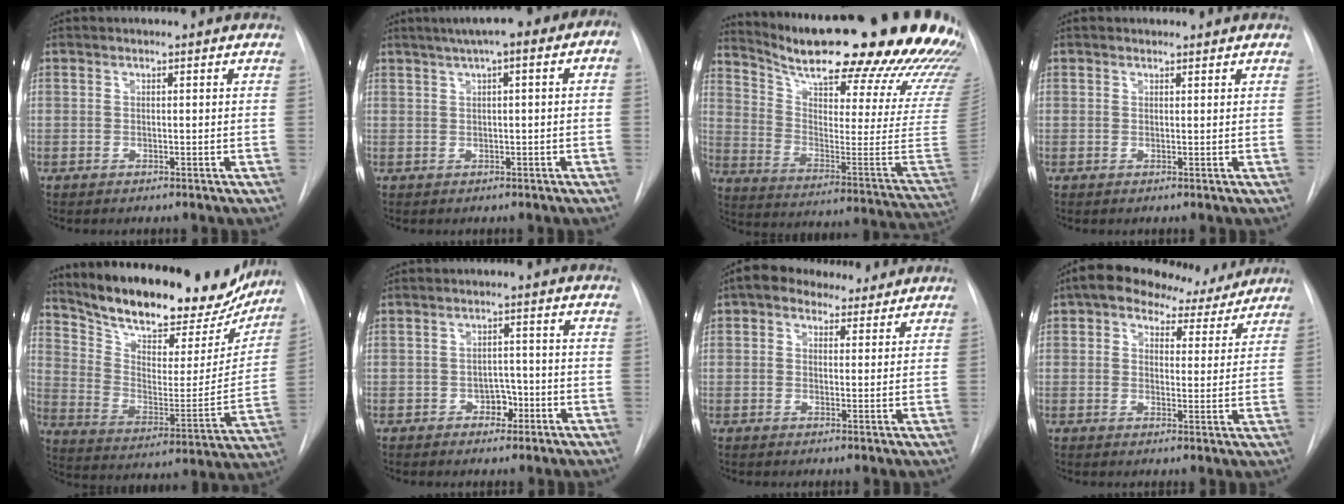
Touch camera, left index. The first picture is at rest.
{"total": 8.0, "force": [3.4, 2.0, 7.0], "torque": [-0.096, 0.042, 0.039]}
{"total": 35.4, "force": [29.0, 3.8, 19.9], "torque": [-0.255, -0.100, 0.383]}
{"total": 1.0, "force": [0.9, 0.4, 0.1], "torque": [-0.005, 0.008, 0.015]}
{"total": 26.1, "force": [22.3, 8.4, 10.7], "torque": [-0.174, -0.019, 0.315]}
{"total": 3.2, "force": [-1.5, 2.2, 1.8], "torque": [-0.017, 0.007, -0.018]}
{"total": 7.7, "force": [5.9, 3.9, 3.0], "torque": [-0.041, 0.029, 0.086]}
{"total": 10.1, "force": [8.2, 4.7, 3.5], "torque": [-0.036, 0.022, 0.104]}